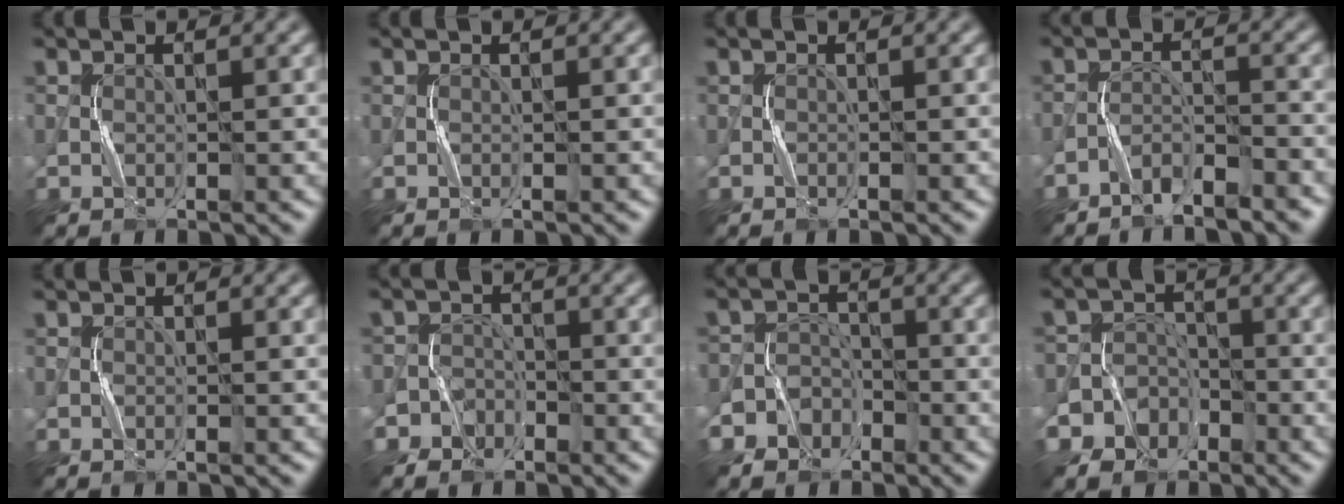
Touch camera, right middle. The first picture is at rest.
{"total": 0.0}
{"total": 0.0}
{"total": 2.7, "force": [-2.5, 0.5, 0.9], "torque": [-0.017, 0.006, -0.051]}
{"total": 0.0}
{"total": 2.6, "force": [-1.8, 1.9, -0.4], "torque": [0.029, 0.009, -0.037]}
{"total": 3.6, "force": [-2.4, 2.6, 0.2], "torque": [0.016, 0.006, -0.052]}
{"total": 6.1, "force": [-3.6, 4.9, 0.2], "torque": [0.010, -0.001, -0.090]}